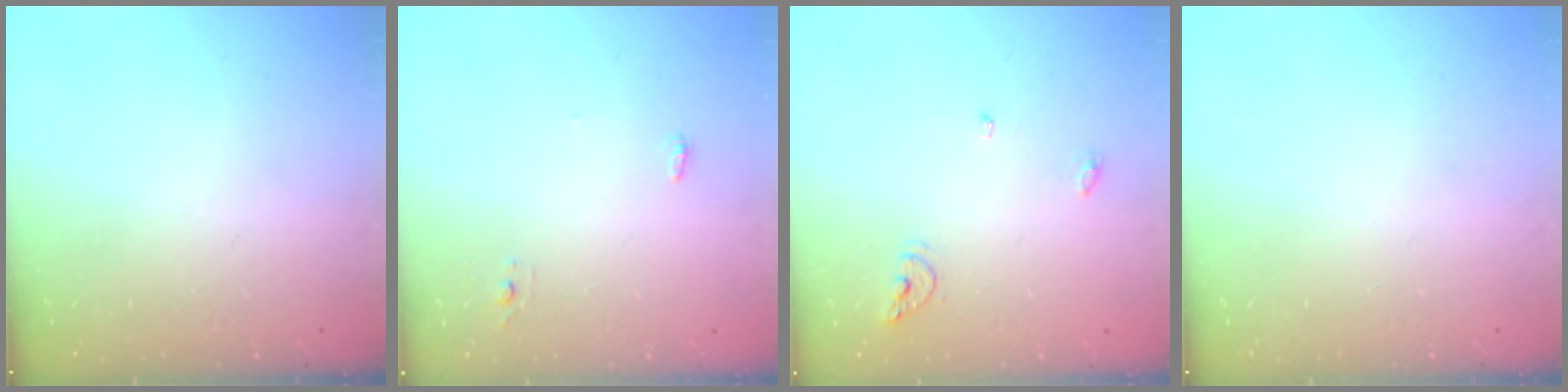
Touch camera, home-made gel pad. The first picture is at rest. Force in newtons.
{"total": 7.6, "press": 3.8, "slide": 6.6}
{"total": 5.8, "press": 5.8, "slide": 0.4}
{"total": 0.0}